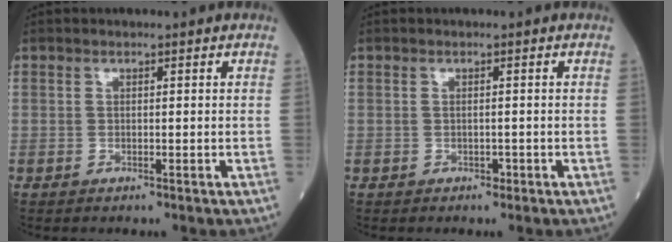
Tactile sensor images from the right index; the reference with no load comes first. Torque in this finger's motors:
{"motor_torque": [-0.19, -0.12, -0.03, 0.02]}